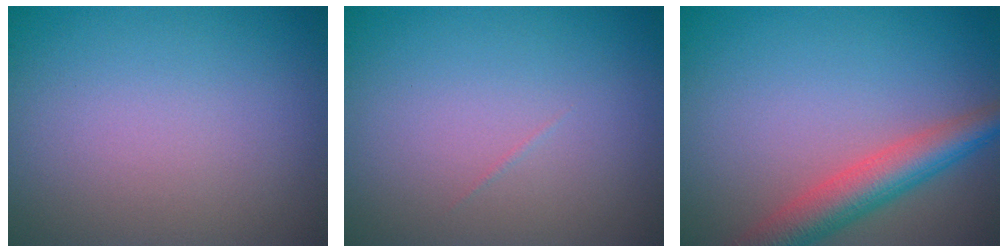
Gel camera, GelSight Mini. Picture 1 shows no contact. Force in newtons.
{"total": 0.0}
{"total": 5.2, "press": 5.2, "slide": 0.2}